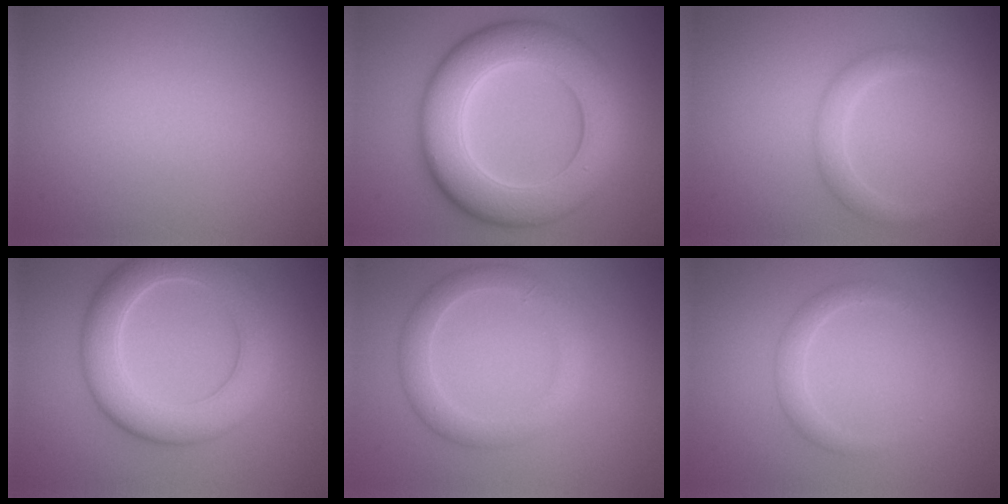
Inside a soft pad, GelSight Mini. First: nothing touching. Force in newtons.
{"total": 9.8, "press": 9.8, "slide": 0.1}
{"total": 1.7, "press": 1.7, "slide": 0.1}
{"total": 6.3, "press": 6.3, "slide": 0.1}
{"total": 2.9, "press": 2.9, "slide": 0.1}
{"total": 1.6, "press": 1.6, "slide": 0.1}